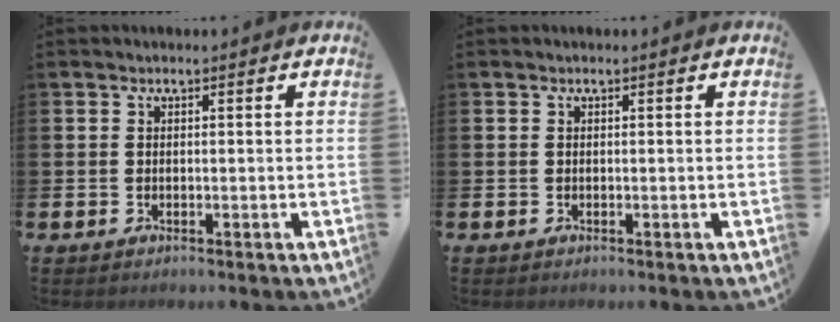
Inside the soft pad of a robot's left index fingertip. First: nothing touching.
{"total": 0.0}